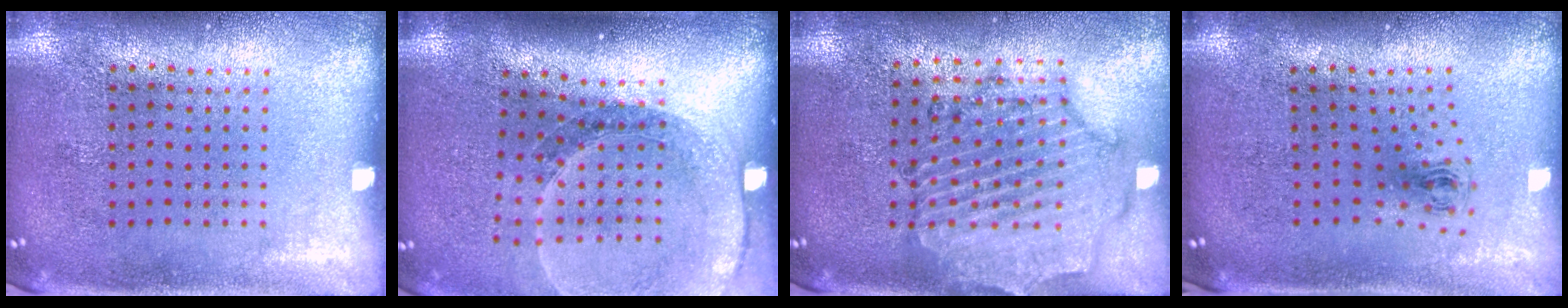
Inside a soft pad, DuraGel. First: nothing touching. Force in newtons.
{"total": 1.7, "press": 1.7, "slide": 0.2}
{"total": 1.7, "press": 1.7, "slide": 0.3}
{"total": 0.8, "press": 0.4, "slide": 0.7}